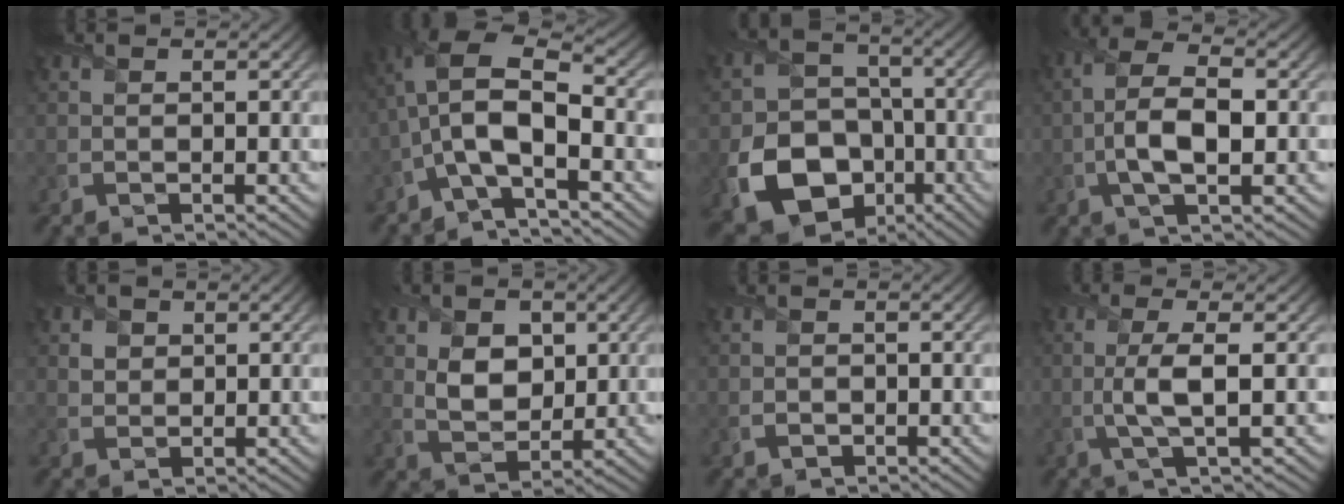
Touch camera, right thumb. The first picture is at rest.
{"total": 9.9, "force": [-2.8, 4.3, 8.5], "torque": [-0.177, 0.010, -0.064]}
{"total": 14.3, "force": [-5.7, 11.0, 7.1], "torque": [-0.164, -0.059, -0.100]}
{"total": 7.7, "force": [-1.0, 3.5, 6.7], "torque": [-0.149, 0.004, -0.023]}
{"total": 2.0, "force": [0.9, 1.7, 0.6], "torque": [-0.020, -0.005, 0.014]}
{"total": 5.9, "force": [1.4, 4.2, 3.9], "torque": [-0.083, -0.004, 0.022]}
{"total": 1.2, "force": [-0.5, 1.0, 0.5], "torque": [-0.007, -0.004, -0.010]}
{"total": 4.6, "force": [-0.2, 1.0, 4.5], "torque": [-0.094, 0.004, -0.010]}